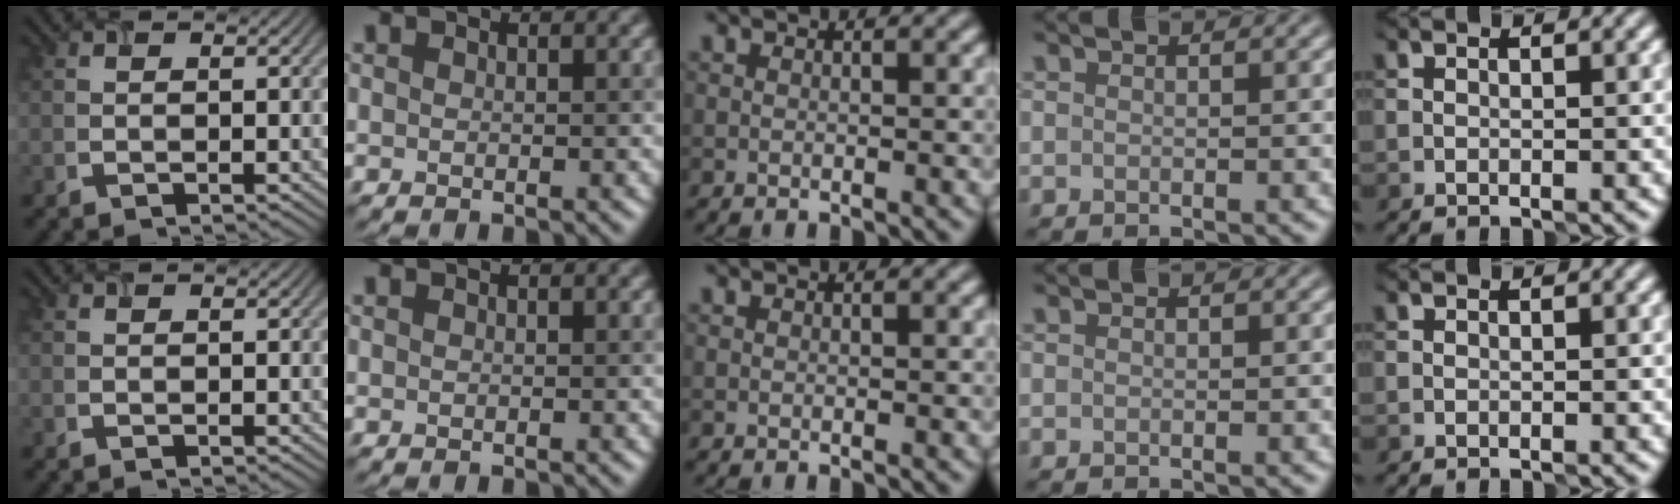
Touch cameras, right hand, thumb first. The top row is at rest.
{}